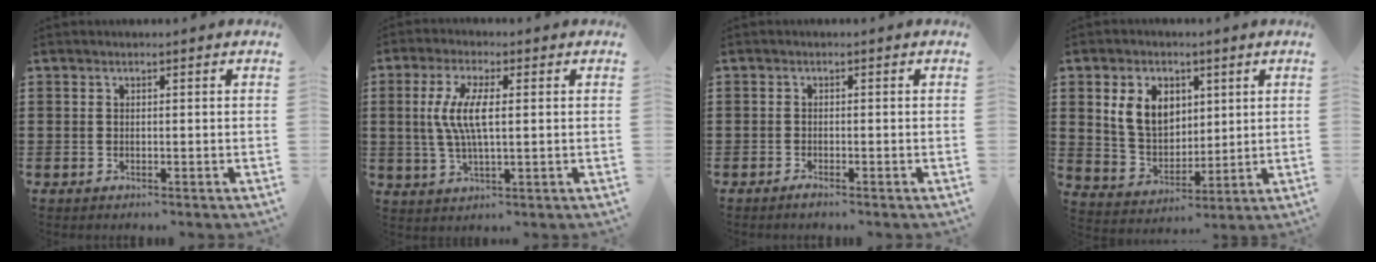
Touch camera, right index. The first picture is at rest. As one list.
[{"total": 6.9, "force": [0.7, 2.0, 6.5], "torque": [-0.146, -0.003, 0.004]}, {"total": 0.9, "force": [-0.8, 0.1, 0.4], "torque": [-0.009, -0.004, -0.015]}, {"total": 7.8, "force": [2.6, 5.7, 4.5], "torque": [-0.109, 0.012, 0.044]}]